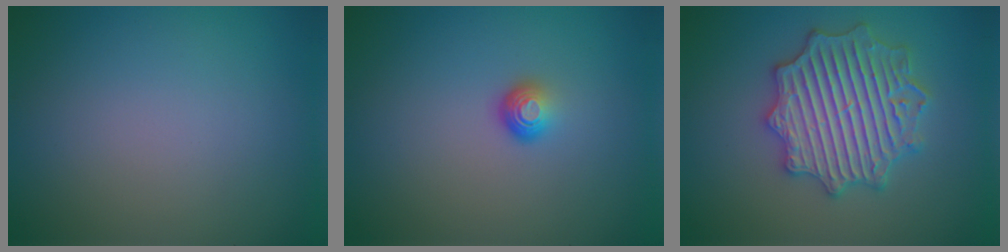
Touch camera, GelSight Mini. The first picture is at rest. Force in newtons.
{"total": 1.8, "press": 1.1, "slide": 1.4}
{"total": 6.7, "press": 6.6, "slide": 1.0}